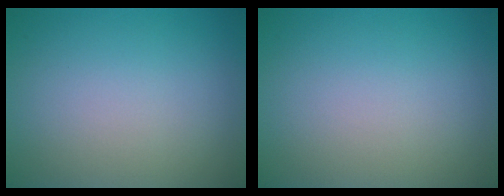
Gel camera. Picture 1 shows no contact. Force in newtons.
{"total": 0.0}